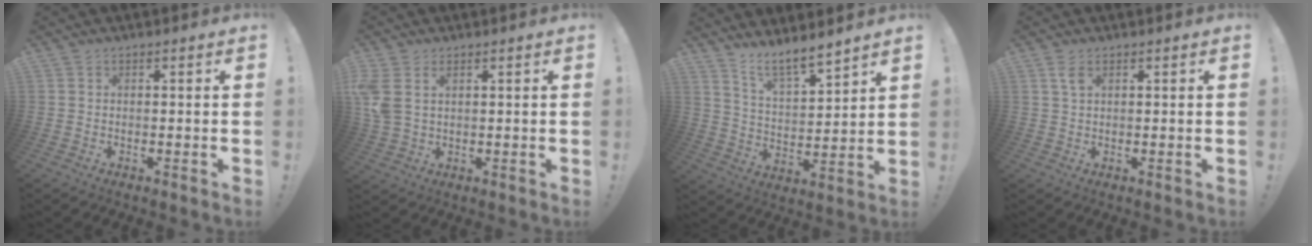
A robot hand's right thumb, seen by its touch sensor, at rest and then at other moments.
{"total": 5.7, "force": [2.4, 3.7, 3.5], "torque": [-0.071, -0.010, 0.046]}
{"total": 9.4, "force": [8.4, 1.8, 3.8], "torque": [-0.058, -0.071, 0.151]}
{"total": 2.8, "force": [1.9, 0.5, 2.1], "torque": [-0.035, -0.005, 0.033]}